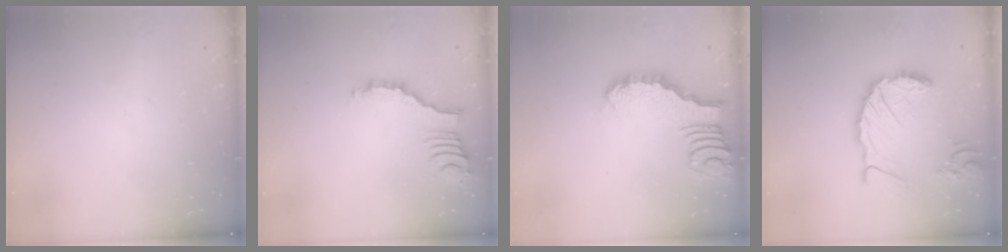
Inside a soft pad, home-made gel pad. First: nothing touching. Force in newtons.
{"total": 3.7, "press": 3.7, "slide": 0.4}
{"total": 2.8, "press": 2.7, "slide": 0.4}
{"total": 13.7, "press": 13.6, "slide": 1.7}